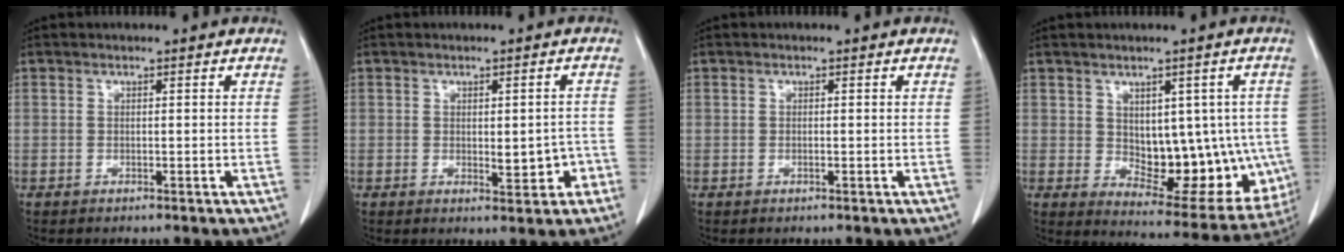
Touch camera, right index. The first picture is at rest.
{"total": 4.2, "force": [-1.2, 1.9, 3.6], "torque": [-0.040, 0.005, -0.008]}
{"total": 0.0}
{"total": 14.8, "force": [-0.6, 8.0, 12.4], "torque": [-0.150, 0.005, 0.018]}